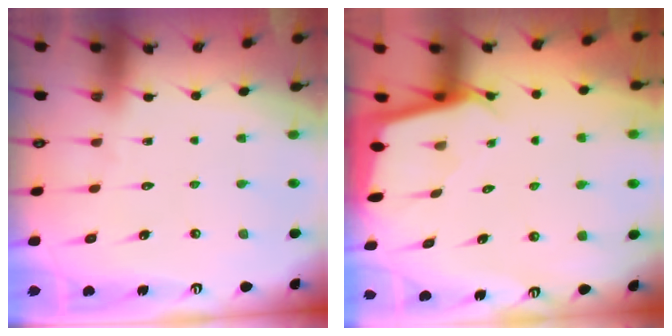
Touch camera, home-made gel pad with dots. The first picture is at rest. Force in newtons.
{"total": 2.4, "press": 2.4, "slide": 0.1}